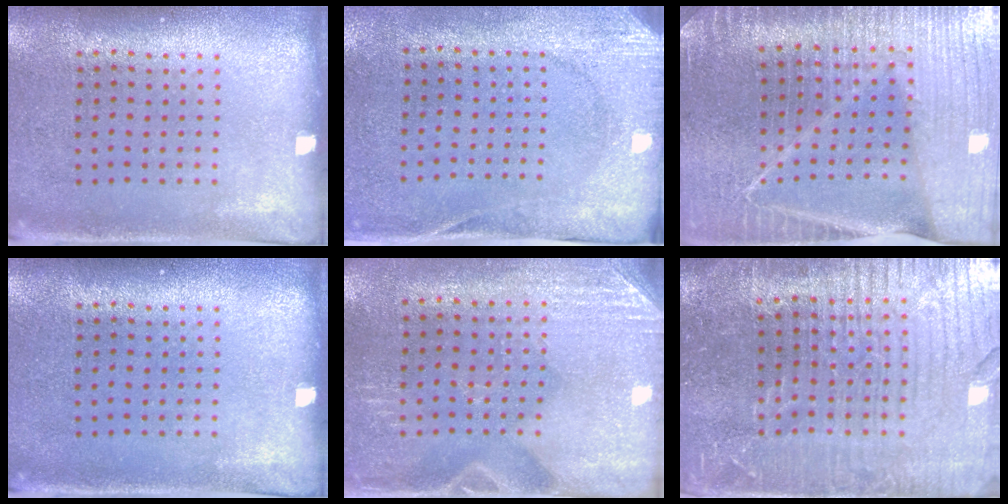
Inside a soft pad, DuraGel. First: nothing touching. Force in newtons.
{"total": 2.8, "press": 2.1, "slide": 1.8}
{"total": 4.5, "press": 4.3, "slide": 1.6}
{"total": 0.0}
{"total": 2.9, "press": 2.6, "slide": 1.2}
{"total": 5.8, "press": 5.3, "slide": 2.5}